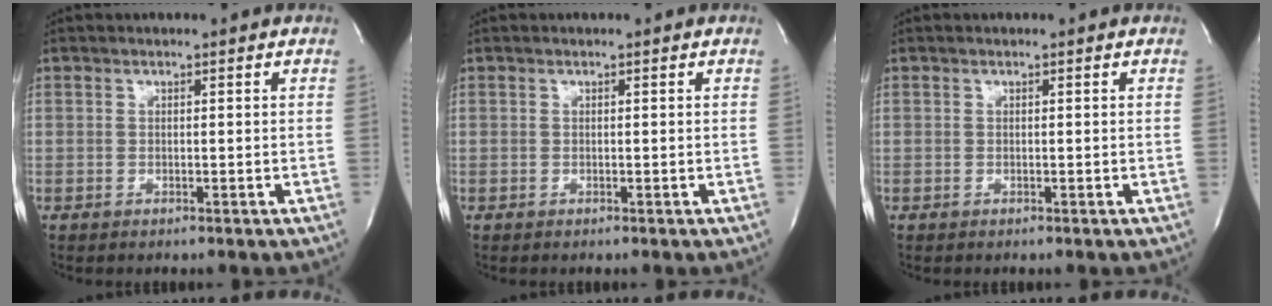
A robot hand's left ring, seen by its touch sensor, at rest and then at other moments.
{"total": 0.0}
{"total": 0.0}